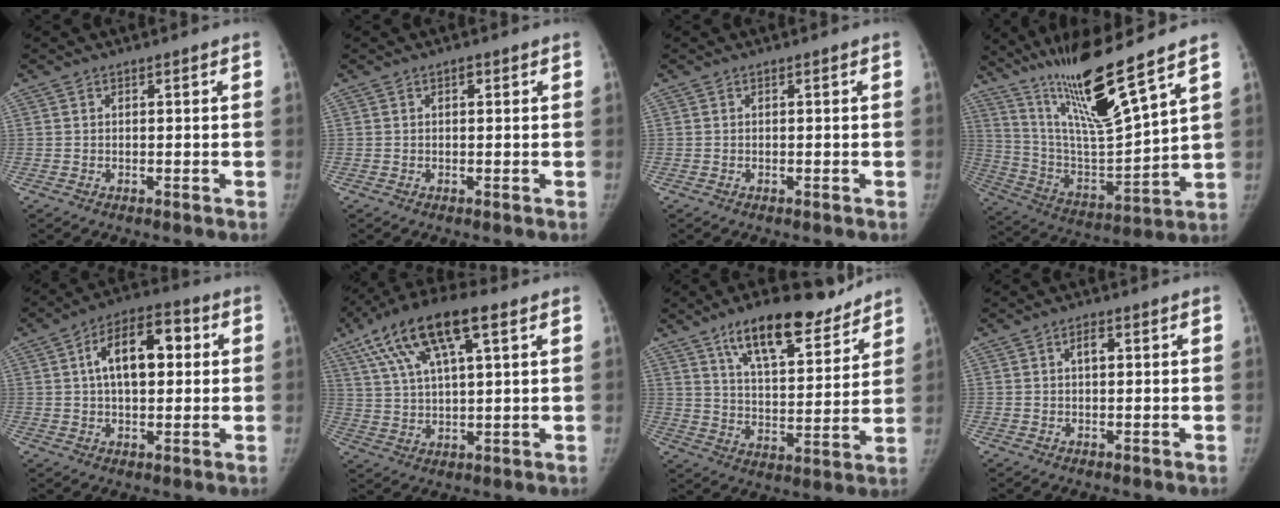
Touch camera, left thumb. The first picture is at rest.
{"total": 0.9, "force": [0.3, 0.6, 0.6], "torque": [-0.005, 0.002, 0.004]}
{"total": 0.0}
{"total": 19.3, "force": [13.7, 1.3, 13.6], "torque": [-0.220, -0.079, 0.260]}
{"total": 12.7, "force": [2.5, 6.9, 10.4], "torque": [-0.150, 0.022, 0.032]}
{"total": 16.6, "force": [7.8, 5.8, 13.5], "torque": [-0.247, 0.009, 0.136]}
{"total": 16.9, "force": [12.1, 6.3, 10.1], "torque": [-0.116, -0.059, 0.199]}
{"total": 2.1, "force": [0.5, 1.1, 1.7], "torque": [-0.027, 0.005, 0.008]}